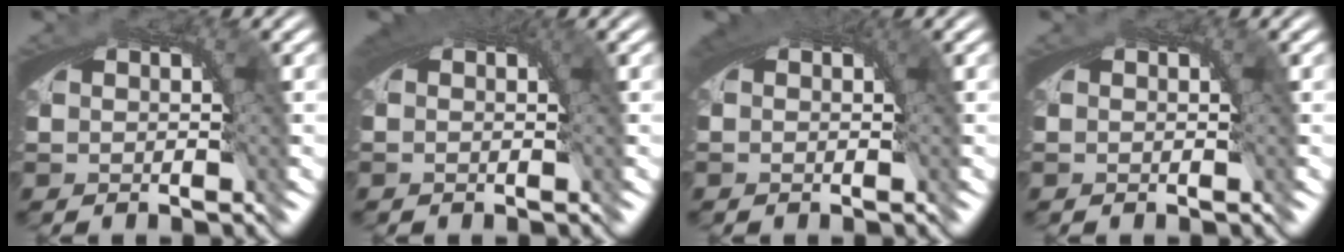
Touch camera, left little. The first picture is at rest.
{"total": 1.2, "force": [0.2, 0.7, 0.9], "torque": [-0.012, -0.004, 0.004]}
{"total": 0.9, "force": [0.1, 0.6, 0.7], "torque": [-0.009, -0.004, 0.003]}
{"total": 0.0}